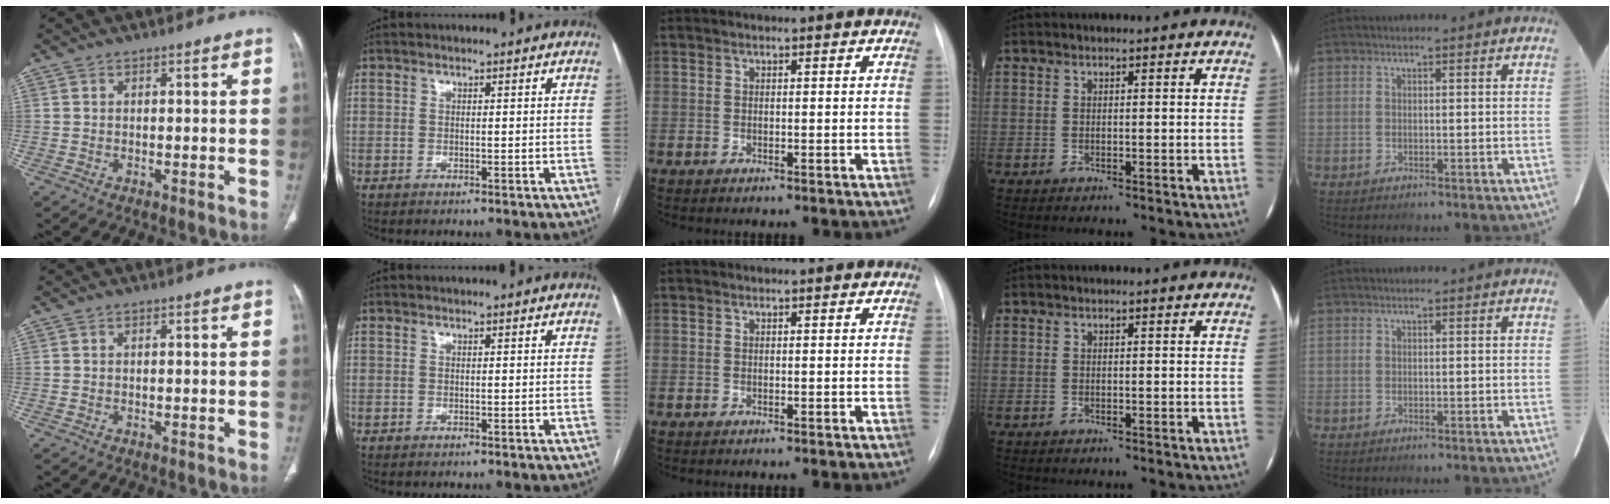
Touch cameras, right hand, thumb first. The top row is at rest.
{}